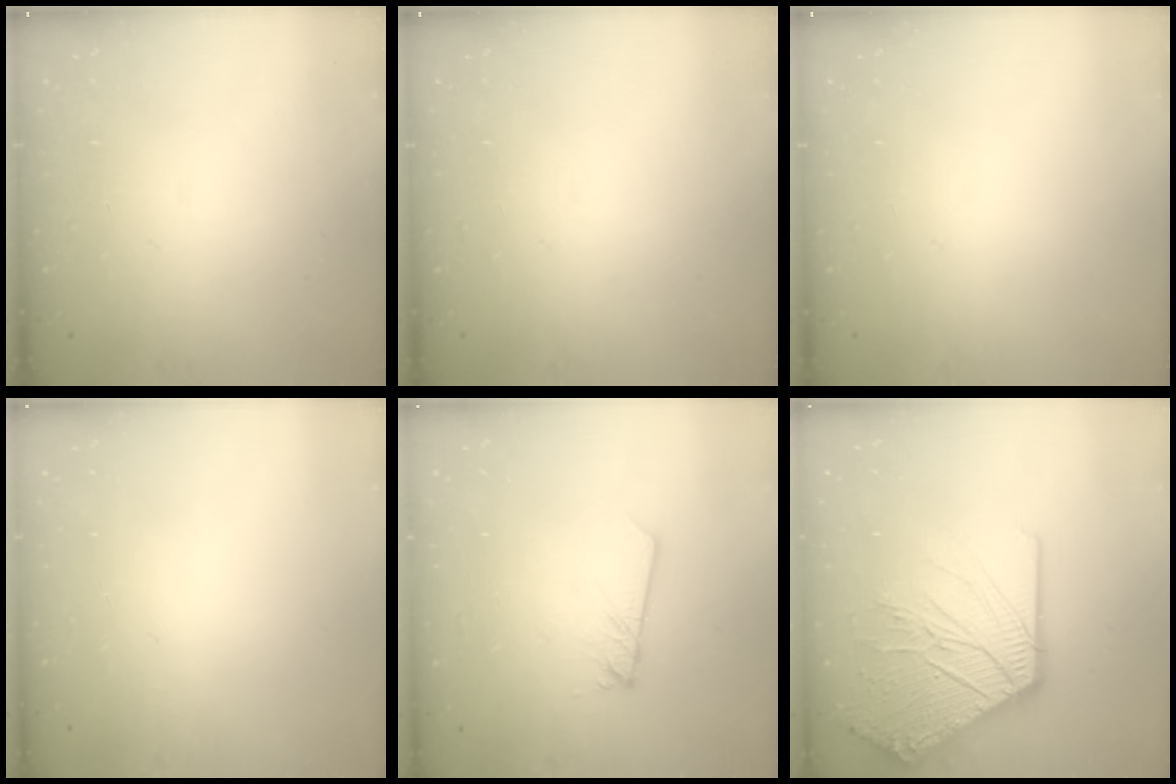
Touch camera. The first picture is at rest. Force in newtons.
{"total": 0.0}
{"total": 0.0}
{"total": 0.7, "press": 0.3, "slide": 0.7}
{"total": 1.9, "press": 1.9, "slide": 0.2}
{"total": 23.5, "press": 23.2, "slide": 3.9}